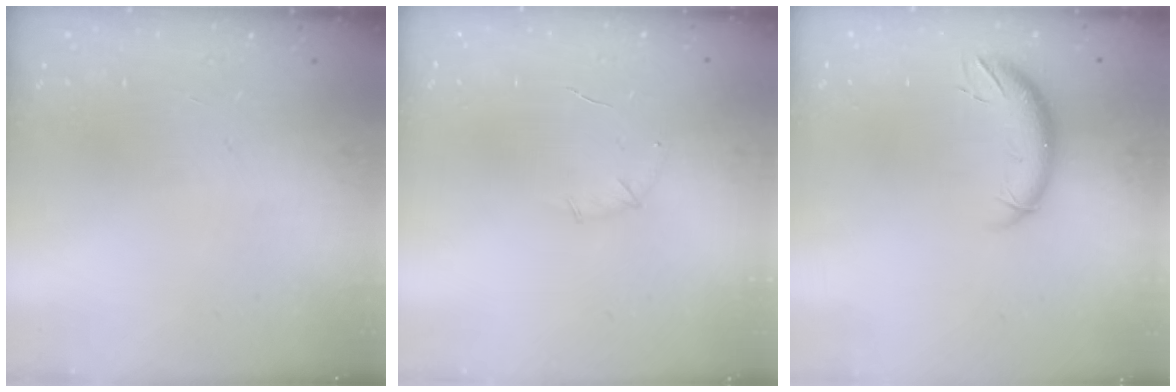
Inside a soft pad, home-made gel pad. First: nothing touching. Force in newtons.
{"total": 4.3, "press": 4.2, "slide": 1.1}
{"total": 9.2, "press": 9.1, "slide": 1.5}